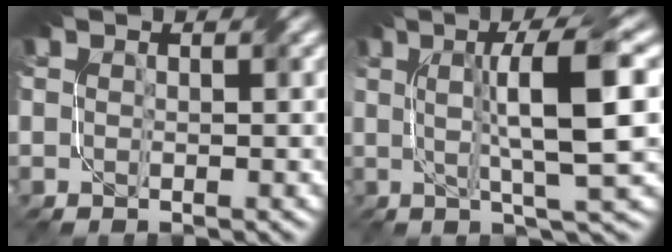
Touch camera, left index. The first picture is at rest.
{"total": 9.3, "force": [1.6, 1.7, 9.0], "torque": [-0.127, 0.007, 0.028]}